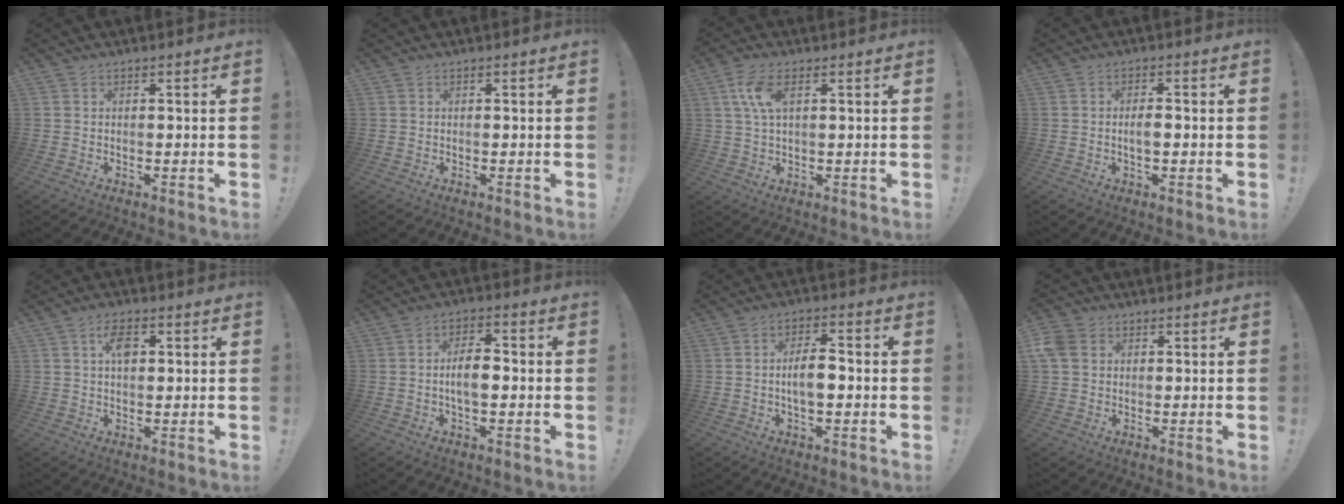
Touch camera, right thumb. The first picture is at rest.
{"total": 0.0}
{"total": 7.0, "force": [2.2, 3.0, 5.9], "torque": [-0.115, 0.000, 0.038]}
{"total": 2.9, "force": [-0.6, 1.2, 2.6], "torque": [-0.045, 0.001, -0.016]}
{"total": 5.7, "force": [1.8, 3.1, 4.3], "torque": [-0.070, 0.002, 0.029]}
{"total": 7.1, "force": [-1.0, 3.5, 6.2], "torque": [-0.107, 0.005, -0.024]}
{"total": 6.9, "force": [-1.1, 3.1, 6.1], "torque": [-0.104, 0.005, -0.026]}
{"total": 6.1, "force": [1.5, 4.9, 3.3], "torque": [-0.074, 0.009, 0.033]}